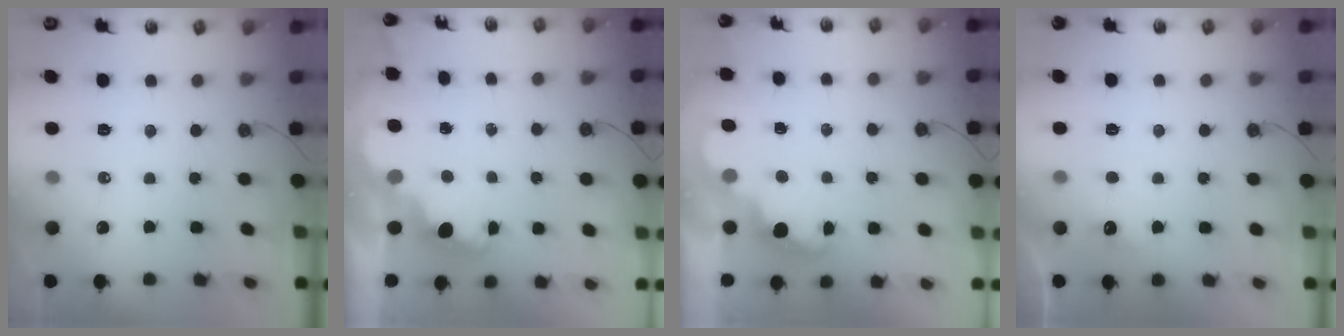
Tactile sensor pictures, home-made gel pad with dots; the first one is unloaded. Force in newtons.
{"total": 3.6, "press": 3.5, "slide": 0.7}
{"total": 2.3, "press": 2.2, "slide": 0.5}
{"total": 2.9, "press": 2.7, "slide": 0.9}